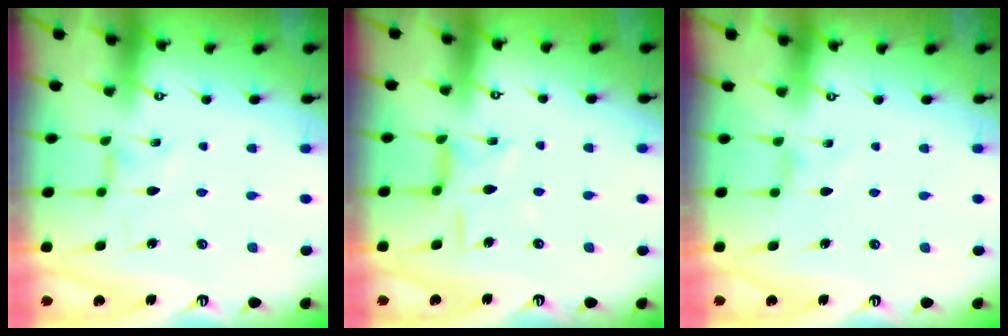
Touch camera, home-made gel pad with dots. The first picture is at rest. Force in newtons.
{"total": 8.3, "press": 8.3, "slide": 0.5}
{"total": 1.1, "press": 1.0, "slide": 0.3}